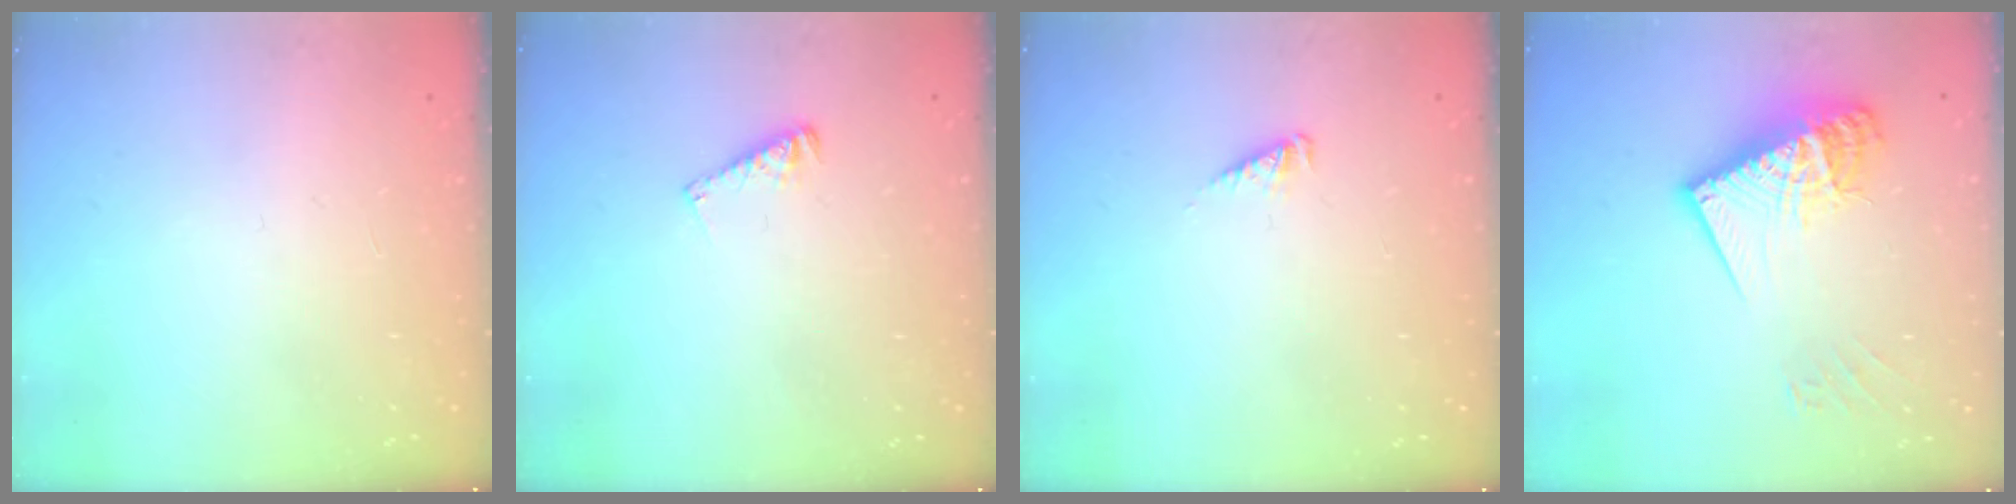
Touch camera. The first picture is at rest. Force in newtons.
{"total": 3.4, "press": 3.3, "slide": 0.5}
{"total": 2.5, "press": 2.5, "slide": 0.2}
{"total": 16.7, "press": 16.6, "slide": 1.7}